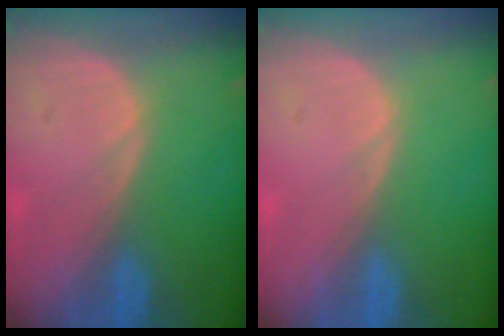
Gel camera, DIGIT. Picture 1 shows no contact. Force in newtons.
{"total": 0.0}